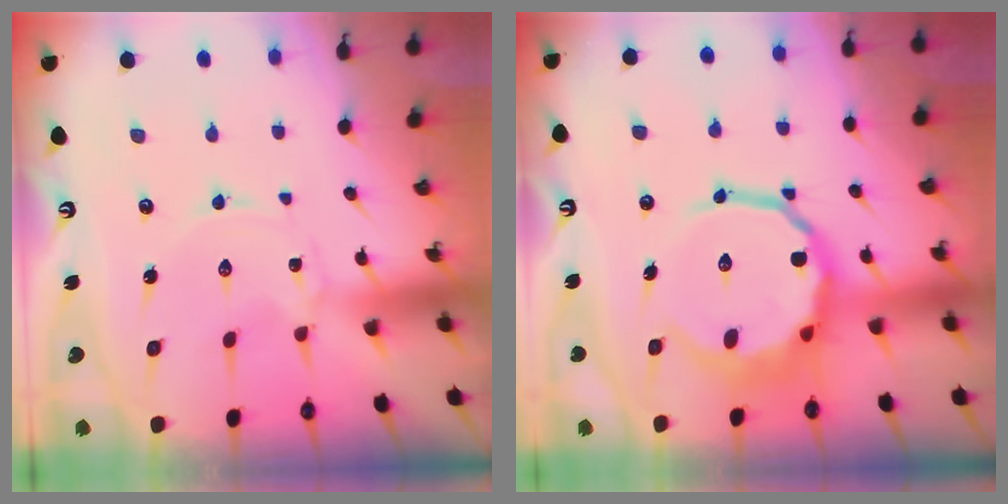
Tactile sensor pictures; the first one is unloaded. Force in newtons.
{"total": 13.1, "press": 12.7, "slide": 3.3}